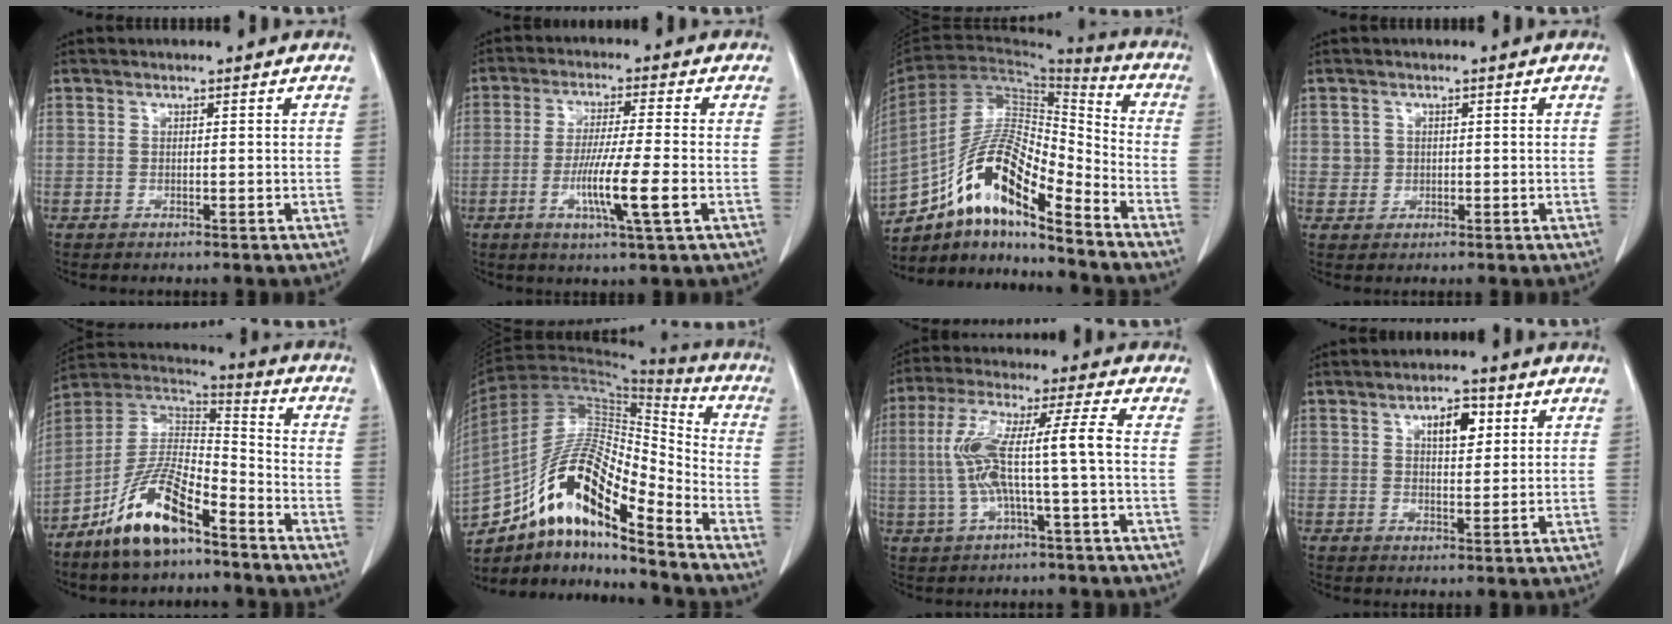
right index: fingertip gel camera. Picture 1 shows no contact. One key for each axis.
{"total": 9.1, "fx": -2.7, "fy": -0.4, "fz": 8.6, "tx": -0.161, "ty": -0.017, "tz": -0.051}
{"total": 16.2, "fx": -10.9, "fy": 3.5, "fz": 11.5, "tx": -0.215, "ty": 0.025, "tz": -0.192}
{"total": 2.0, "fx": 0.2, "fy": 1.9, "fz": 0.2, "tx": 0.000, "ty": 0.004, "tz": 0.005}
{"total": 14.1, "fx": -9.1, "fy": 4.1, "fz": 10.0, "tx": -0.198, "ty": 0.009, "tz": -0.169}
{"total": 17.1, "fx": -10.8, "fy": 4.1, "fz": 12.6, "tx": -0.229, "ty": 0.033, "tz": -0.186}
{"total": 11.0, "fx": -1.0, "fy": 0.1, "fz": 11.0, "tx": -0.224, "ty": 0.028, "tz": -0.019}
{"total": 5.1, "fx": 2.0, "fy": 2.2, "fz": 4.1, "tx": -0.066, "ty": 0.005, "tz": 0.033}